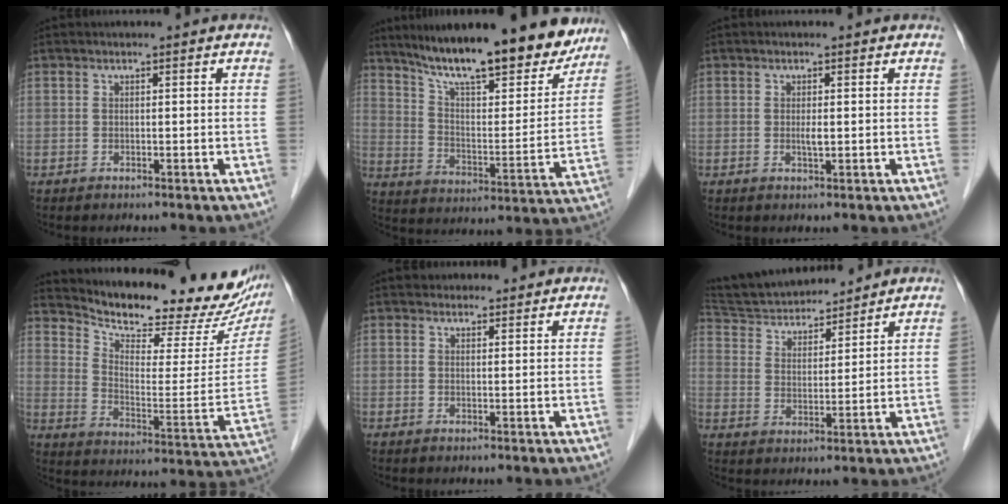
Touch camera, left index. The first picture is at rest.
{"total": 22.4, "force": [18.7, 4.6, 11.5], "torque": [-0.174, -0.015, 0.274]}
{"total": 1.2, "force": [0.1, 0.2, 1.2], "torque": [-0.025, -0.002, 0.001]}
{"total": 22.6, "force": [20.5, 5.6, 7.6], "torque": [-0.116, -0.059, 0.271]}
{"total": 2.6, "force": [2.3, 1.1, -0.1], "torque": [0.005, 0.010, 0.026]}
{"total": 14.2, "force": [13.3, 3.0, 4.0], "torque": [-0.074, 0.027, 0.236]}